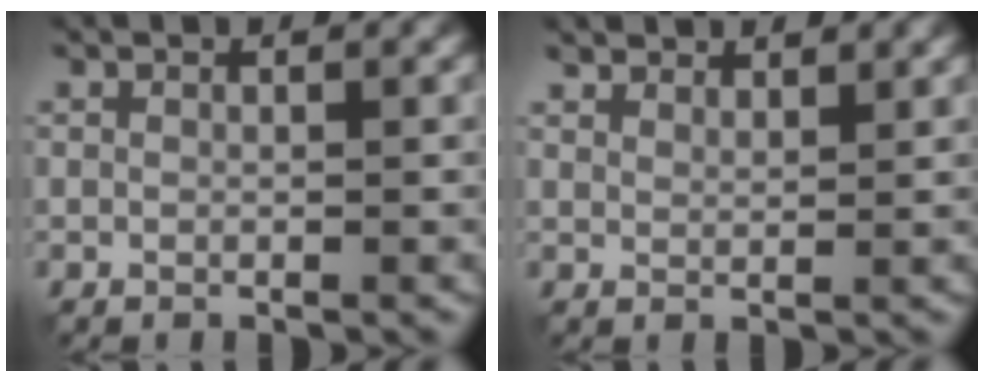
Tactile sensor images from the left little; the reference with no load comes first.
{"total": 3.5, "force": [3.1, 1.0, 1.2], "torque": [-0.021, -0.003, 0.058]}